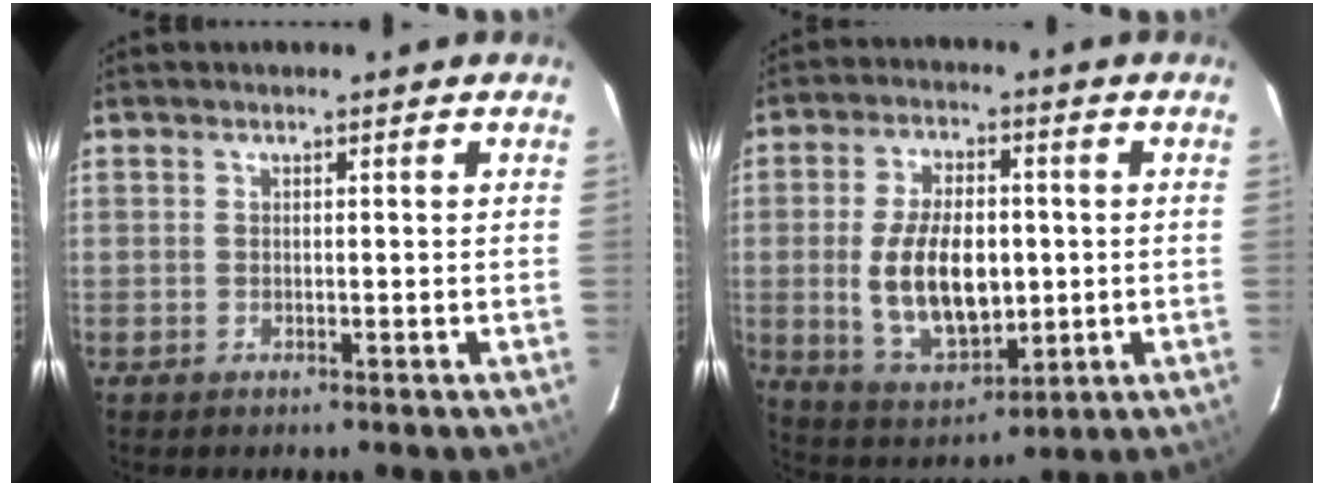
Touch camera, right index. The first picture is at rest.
{"total": 14.7, "force": [-0.5, 7.9, 12.4], "torque": [-0.242, -0.004, 0.009]}